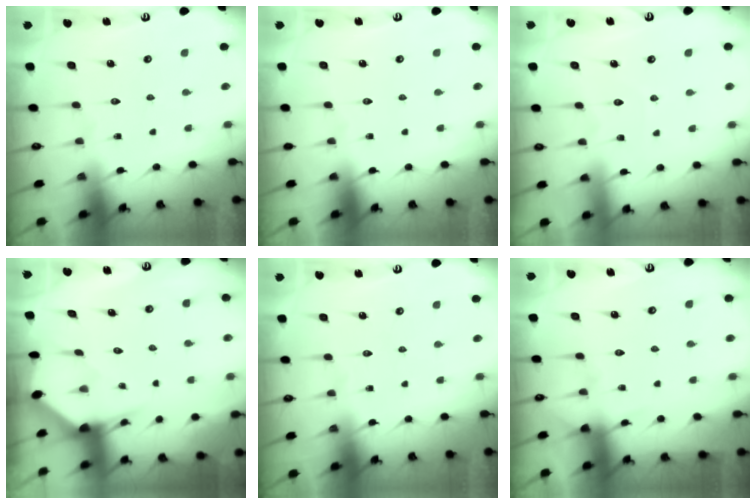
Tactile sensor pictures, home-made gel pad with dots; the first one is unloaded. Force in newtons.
{"total": 0.0}
{"total": 3.3, "press": 3.3, "slide": 0.3}
{"total": 3.2, "press": 3.1, "slide": 0.3}
{"total": 0.0}
{"total": 2.2, "press": 2.2, "slide": 0.2}